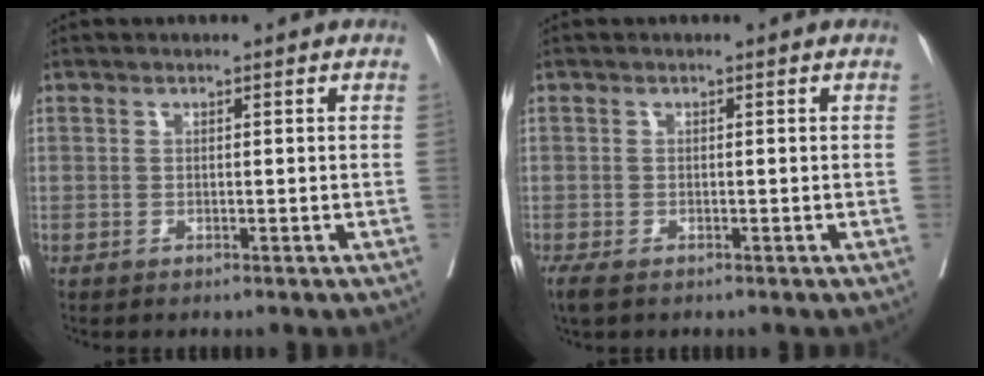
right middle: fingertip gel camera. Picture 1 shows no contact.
{"total": 2.9, "force": [-2.1, 1.0, 1.8], "torque": [-0.042, -0.014, -0.034]}